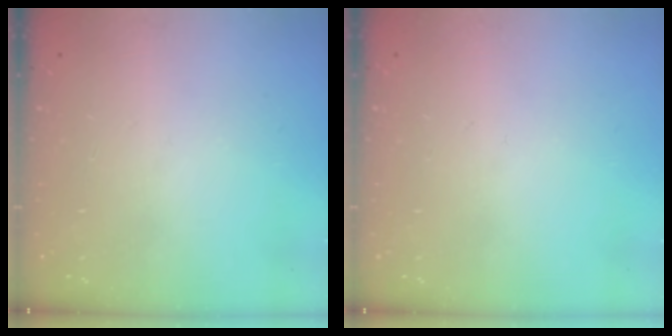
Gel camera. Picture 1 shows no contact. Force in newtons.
{"total": 0.0}